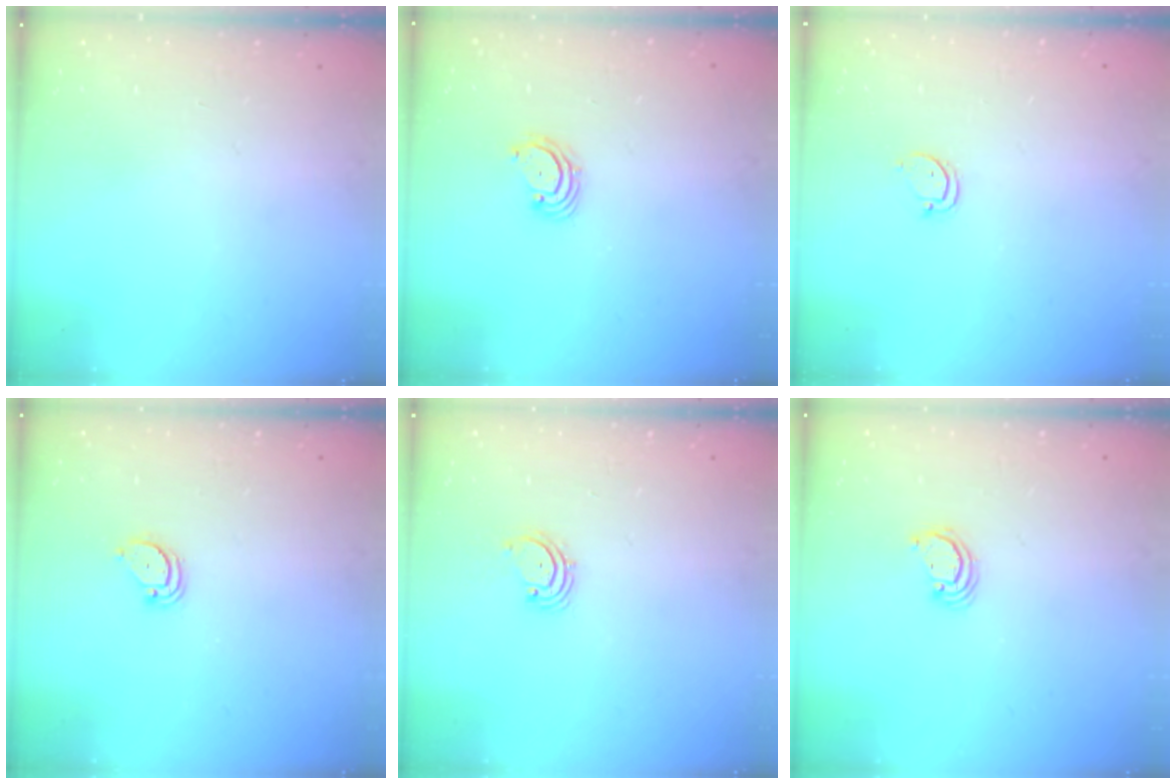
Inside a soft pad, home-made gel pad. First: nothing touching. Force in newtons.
{"total": 2.7, "press": 2.7, "slide": 0.3}
{"total": 2.5, "press": 2.5, "slide": 0.3}
{"total": 2.1, "press": 2.1, "slide": 0.1}
{"total": 2.1, "press": 2.1, "slide": 0.3}
{"total": 2.6, "press": 2.6, "slide": 0.2}